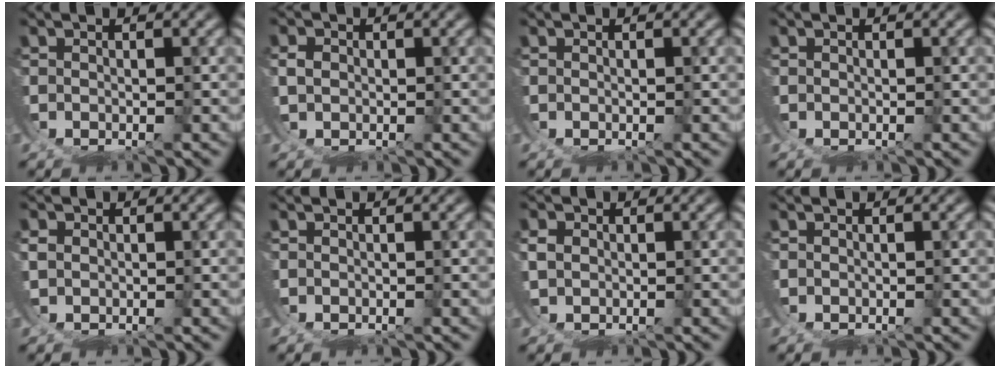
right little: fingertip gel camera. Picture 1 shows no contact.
{"total": 0.8, "force": [0.5, -0.4, 0.4], "torque": [-0.006, -0.004, 0.017]}
{"total": 0.0}
{"total": 0.0}
{"total": 0.8, "force": [0.6, -0.4, 0.3], "torque": [-0.002, 0.000, 0.019]}
{"total": 0.0}
{"total": 0.9, "force": [0.7, -0.2, 0.5], "torque": [-0.008, -0.002, 0.021]}
{"total": 0.0}